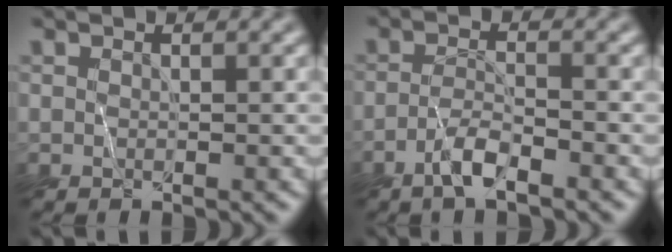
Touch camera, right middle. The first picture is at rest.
{"total": 2.5, "force": [-2.2, -0.1, 1.2], "torque": [-0.030, 0.004, -0.051]}